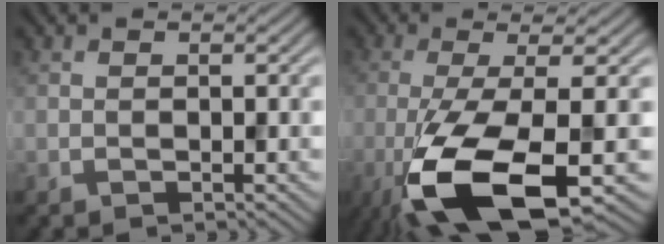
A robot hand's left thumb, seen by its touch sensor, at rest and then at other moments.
{"total": 12.9, "force": [-5.4, 3.5, 11.2], "torque": [-0.226, -0.025, -0.102]}